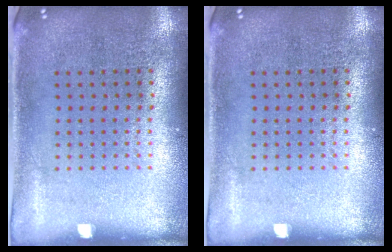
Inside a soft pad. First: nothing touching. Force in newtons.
{"total": 0.0}